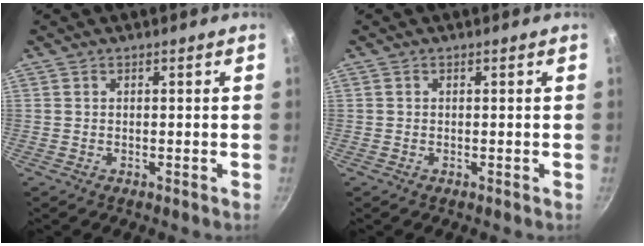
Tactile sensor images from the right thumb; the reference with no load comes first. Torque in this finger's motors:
{"motor_torque": [-0.18, 0.29, -0.49, -0.14, 0.01]}